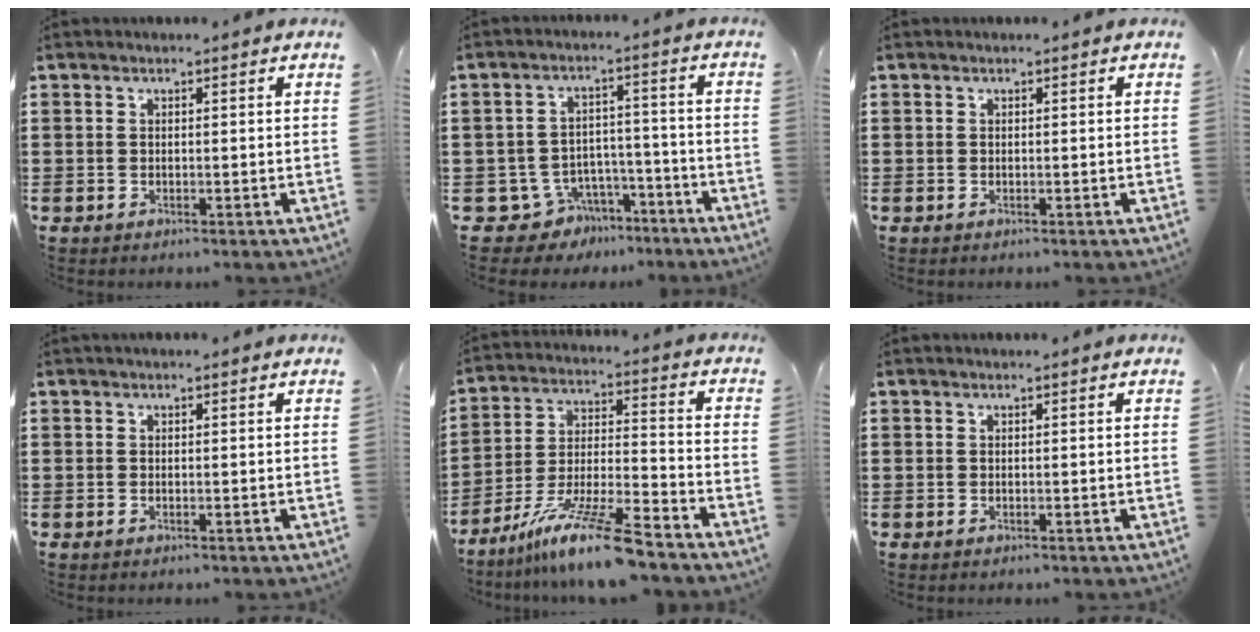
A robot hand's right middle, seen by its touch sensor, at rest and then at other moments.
{"total": 5.5, "force": [-4.4, 3.1, 1.2], "torque": [-0.042, 0.016, -0.091]}
{"total": 0.0}
{"total": 0.0}
{"total": 11.4, "force": [-9.1, 0.5, 6.9], "torque": [-0.137, 0.008, -0.178]}
{"total": 0.0}